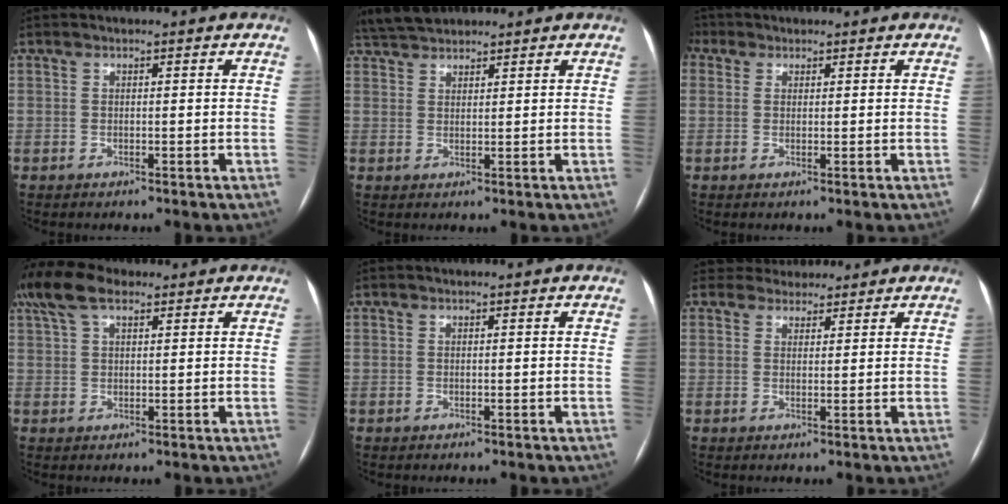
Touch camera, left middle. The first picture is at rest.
{"total": 5.1, "force": [4.5, 1.5, 1.7], "torque": [-0.039, 0.026, 0.087]}
{"total": 4.7, "force": [2.2, 3.8, 1.6], "torque": [-0.049, 0.025, 0.044]}
{"total": 8.0, "force": [5.2, 3.4, 5.1], "torque": [-0.114, 0.039, 0.102]}
{"total": 0.0}
{"total": 4.2, "force": [3.8, 1.9, 0.1], "torque": [0.003, 0.019, 0.055]}